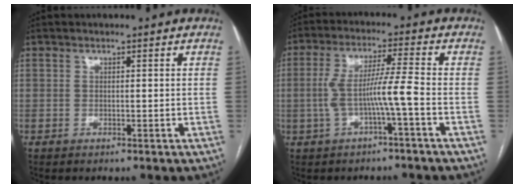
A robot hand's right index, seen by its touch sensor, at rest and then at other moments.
{"total": 7.2, "force": [-1.9, -0.4, 7.0], "torque": [-0.141, 0.019, -0.030]}